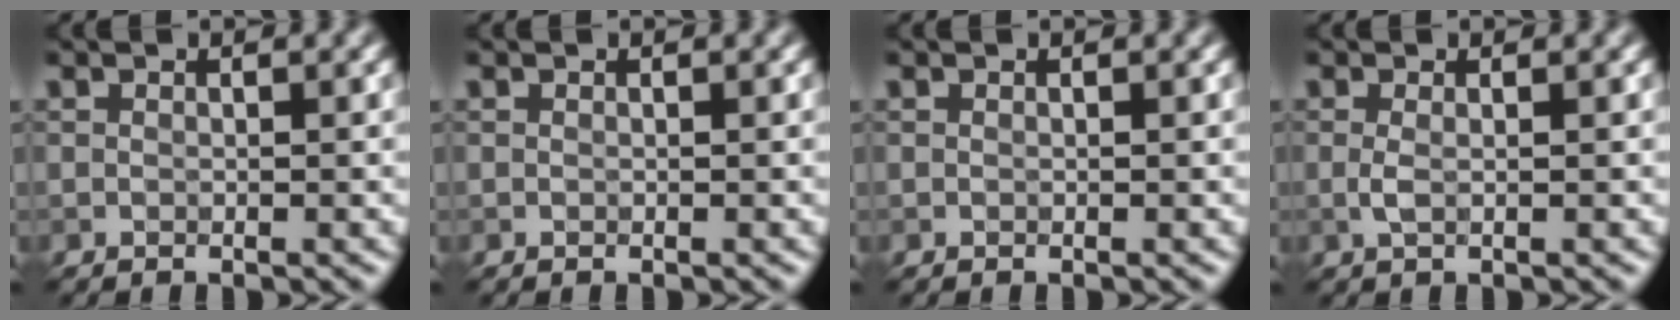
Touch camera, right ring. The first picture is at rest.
{"total": 0.0}
{"total": 0.0}
{"total": 1.1, "force": [0.0, 0.3, 1.0], "torque": [-0.023, -0.001, -0.001]}